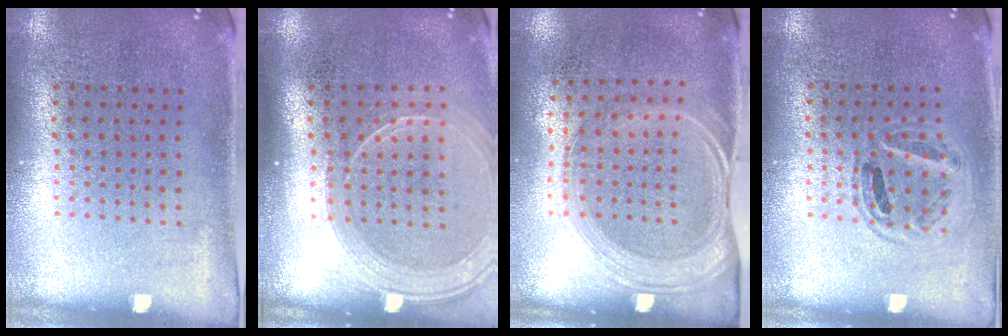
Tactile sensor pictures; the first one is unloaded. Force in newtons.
{"total": 1.9, "press": 1.8, "slide": 0.8}
{"total": 1.6, "press": 1.4, "slide": 0.9}
{"total": 0.9, "press": 0.9, "slide": 0.4}